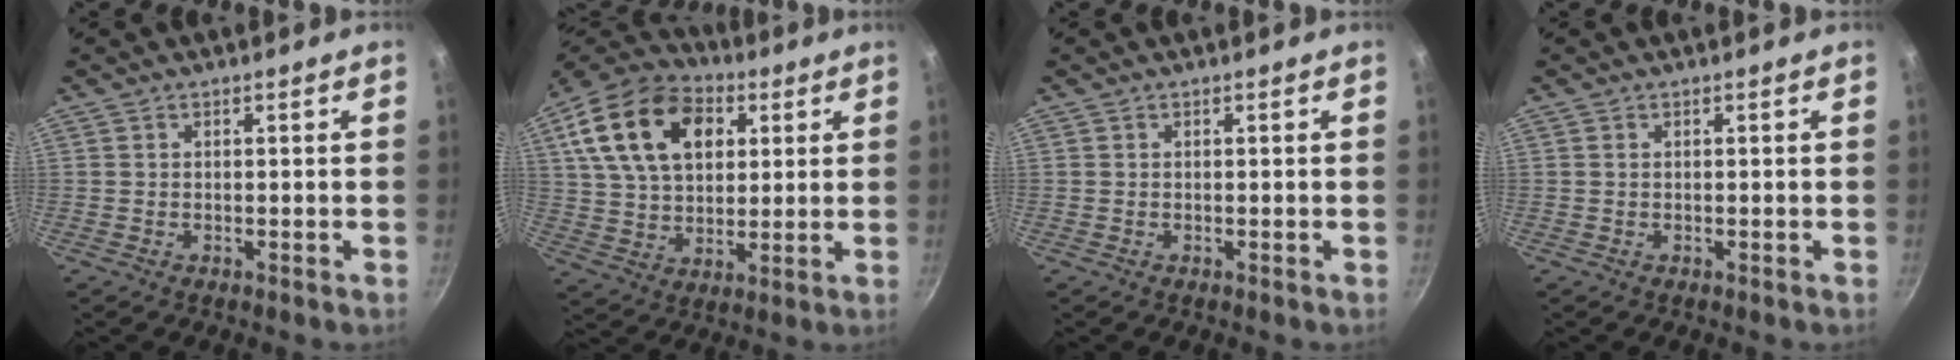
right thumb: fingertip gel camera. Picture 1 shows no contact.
{"total": 20.7, "force": [7.0, 13.8, 13.8], "torque": [-0.227, 0.003, 0.113]}
{"total": 0.0}
{"total": 0.0}